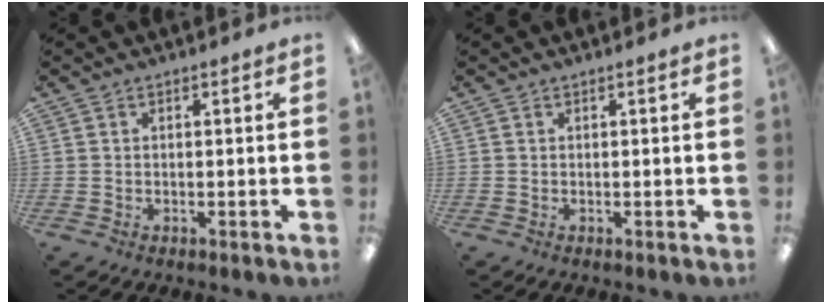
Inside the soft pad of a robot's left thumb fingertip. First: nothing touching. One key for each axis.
{"total": 0.0}